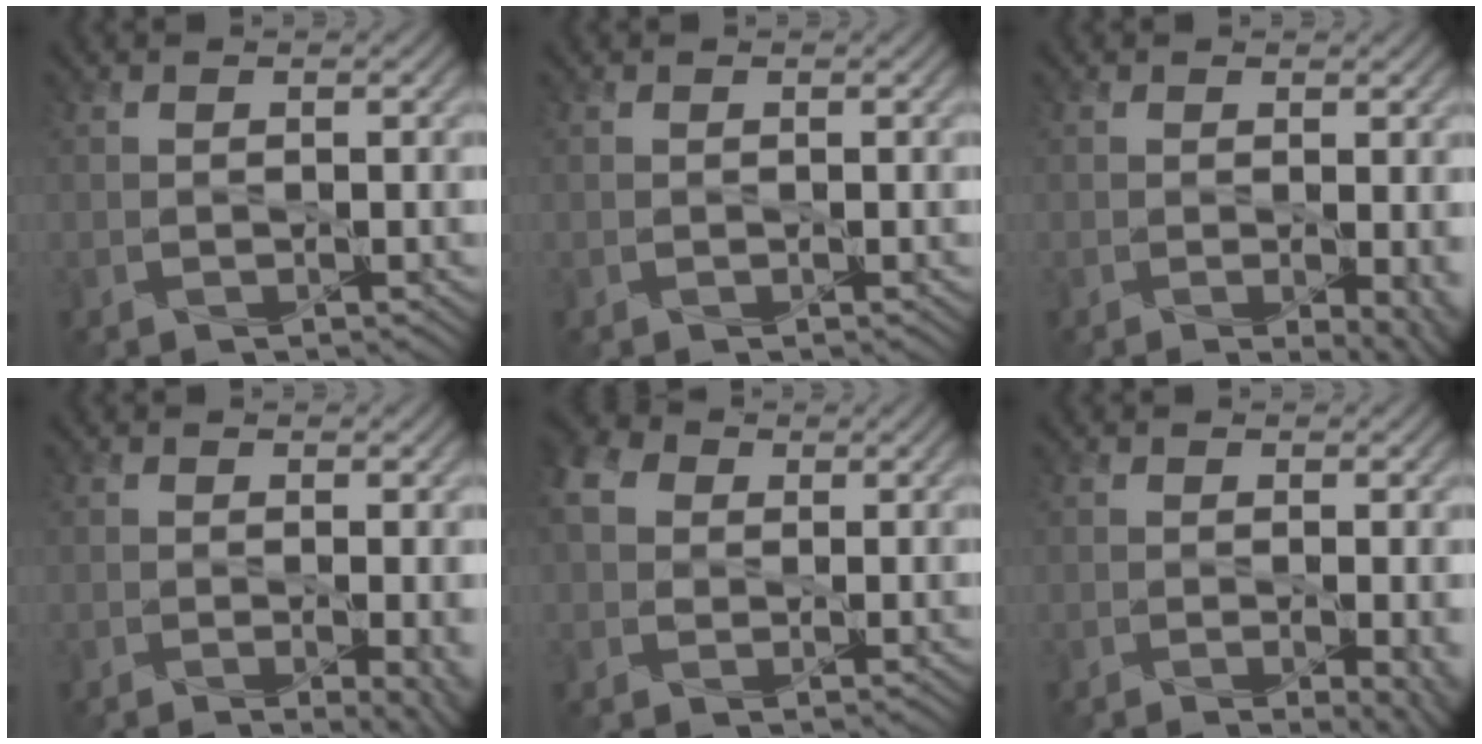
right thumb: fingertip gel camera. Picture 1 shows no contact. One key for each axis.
{"total": 0.0}
{"total": 3.7, "fx": -0.8, "fy": 1.1, "fz": 3.4, "tx": -0.045, "ty": -0.013, "tz": -0.007}
{"total": 3.3, "fx": -0.8, "fy": 0.8, "fz": 3.1, "tx": -0.043, "ty": -0.012, "tz": -0.009}
{"total": 6.3, "fx": 1.5, "fy": 5.0, "fz": 3.5, "tx": -0.111, "ty": 0.019, "tz": 0.026}
{"total": 3.2, "fx": -0.8, "fy": 0.8, "fz": 3.0, "tx": -0.041, "ty": -0.013, "tz": -0.008}